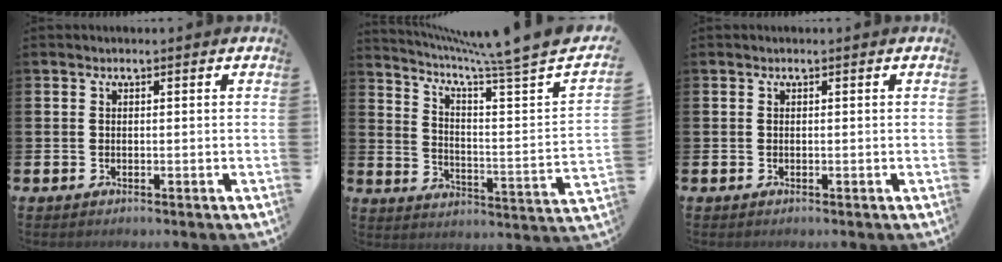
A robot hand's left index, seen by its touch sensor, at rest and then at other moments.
{"total": 6.0, "force": [4.9, -0.3, 3.4], "torque": [-0.069, -0.063, 0.070]}
{"total": 0.0}